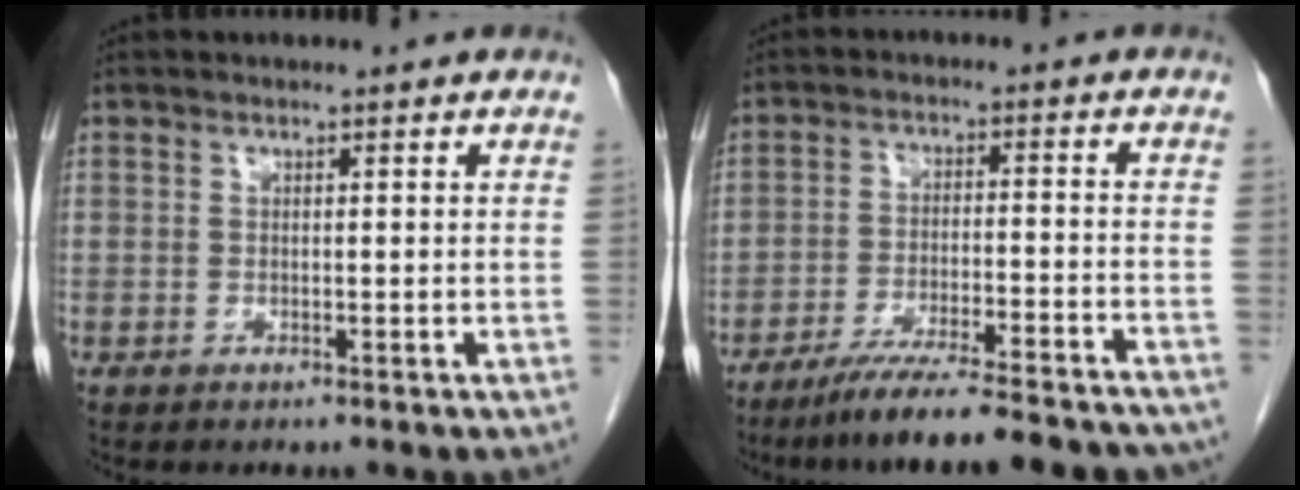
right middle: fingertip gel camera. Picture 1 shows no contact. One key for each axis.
{"total": 17.3, "fx": -15.1, "fy": 1.8, "fz": 8.3, "tx": -0.099, "ty": -0.012, "tz": -0.219}